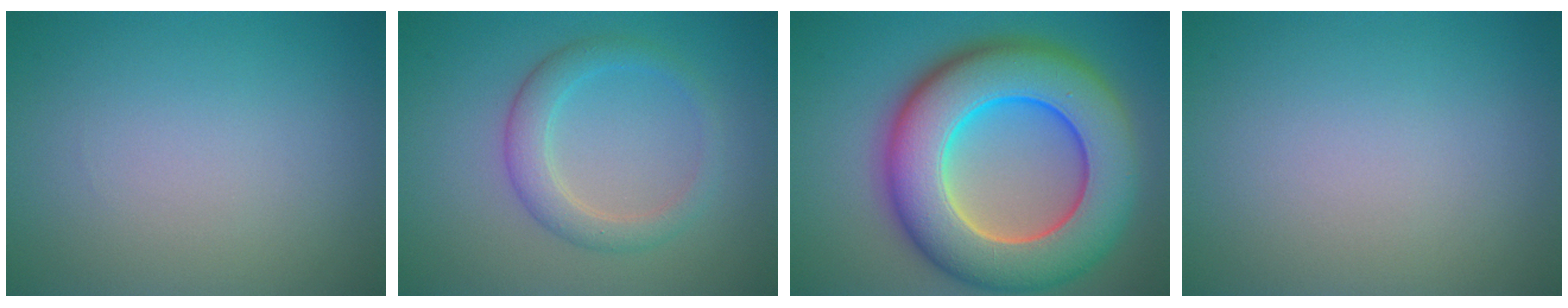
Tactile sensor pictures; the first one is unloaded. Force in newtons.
{"total": 2.2, "press": 2.2, "slide": 0.2}
{"total": 13.6, "press": 13.6, "slide": 0.6}
{"total": 0.0}